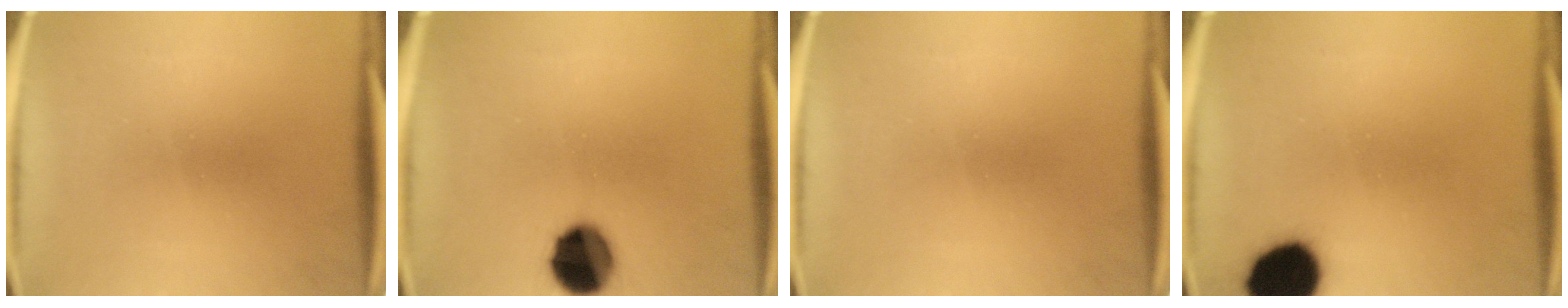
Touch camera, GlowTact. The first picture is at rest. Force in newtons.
{"total": 12.3}
{"total": 0.0}
{"total": 14.8}